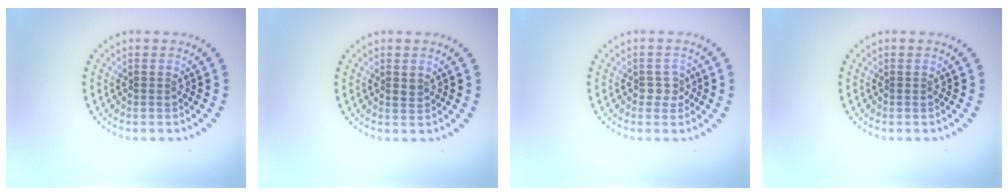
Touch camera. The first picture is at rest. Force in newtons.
{"total": 0.8, "press": 0.8, "slide": 0.2}
{"total": 1.3, "press": 1.2, "slide": 0.5}
{"total": 0.0}